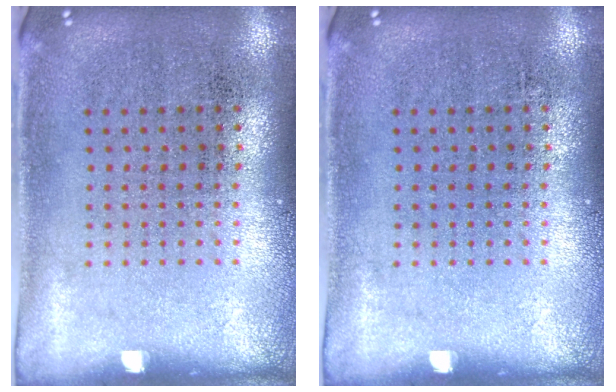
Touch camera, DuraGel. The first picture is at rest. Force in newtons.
{"total": 0.0}